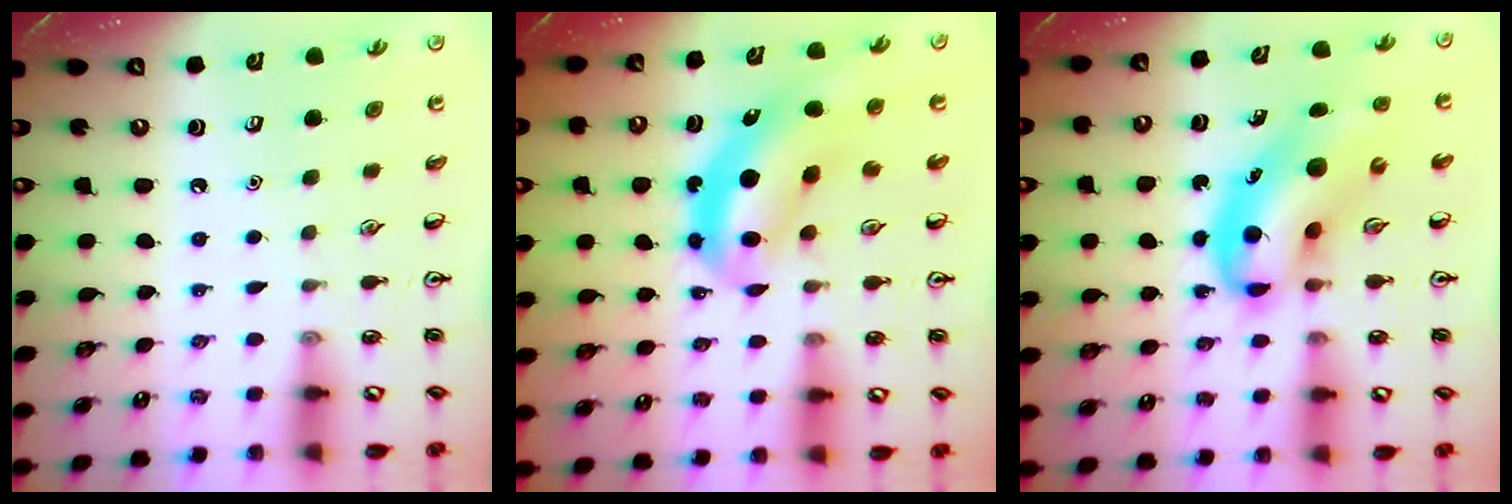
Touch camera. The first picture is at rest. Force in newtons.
{"total": 6.4, "press": 6.2, "slide": 1.8}
{"total": 9.8, "press": 9.5, "slide": 2.4}